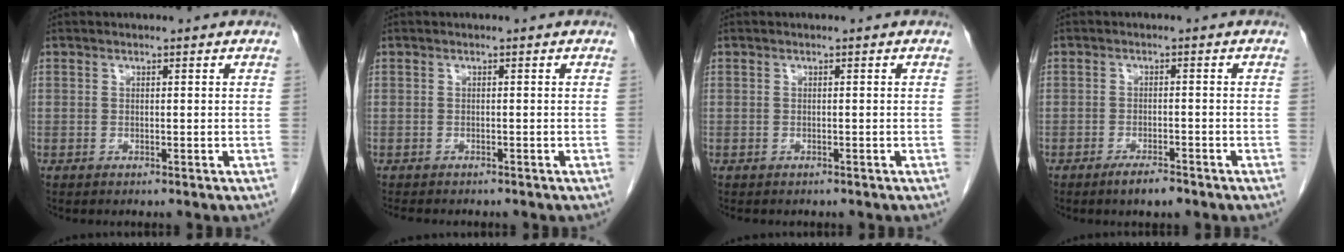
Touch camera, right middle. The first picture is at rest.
{"total": 4.0, "force": [-3.4, 1.3, 1.7], "torque": [-0.027, -0.008, -0.044]}
{"total": 1.3, "force": [-1.1, 0.6, 0.4], "torque": [-0.010, -0.001, -0.014]}
{"total": 3.1, "force": [-2.3, 0.6, 2.0], "torque": [-0.037, -0.003, -0.037]}